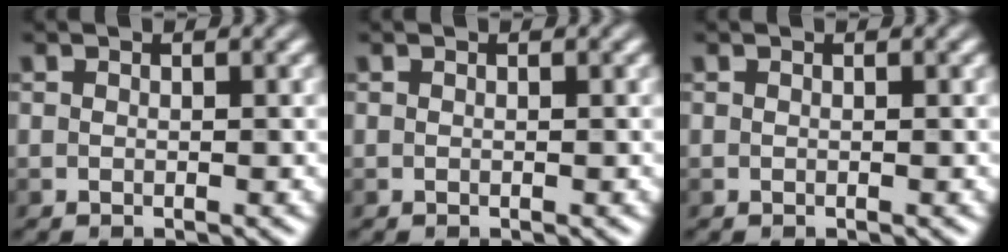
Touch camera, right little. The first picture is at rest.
{"total": 0.0}
{"total": 0.0}